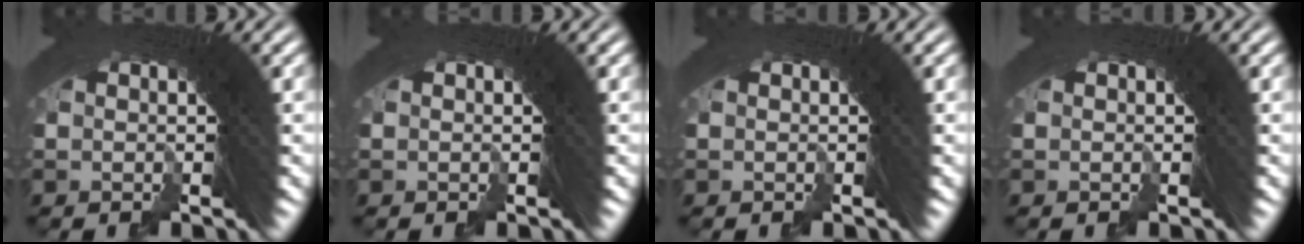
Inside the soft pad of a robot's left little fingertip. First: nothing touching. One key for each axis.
{"total": 0.0}
{"total": 0.0}
{"total": 0.0}